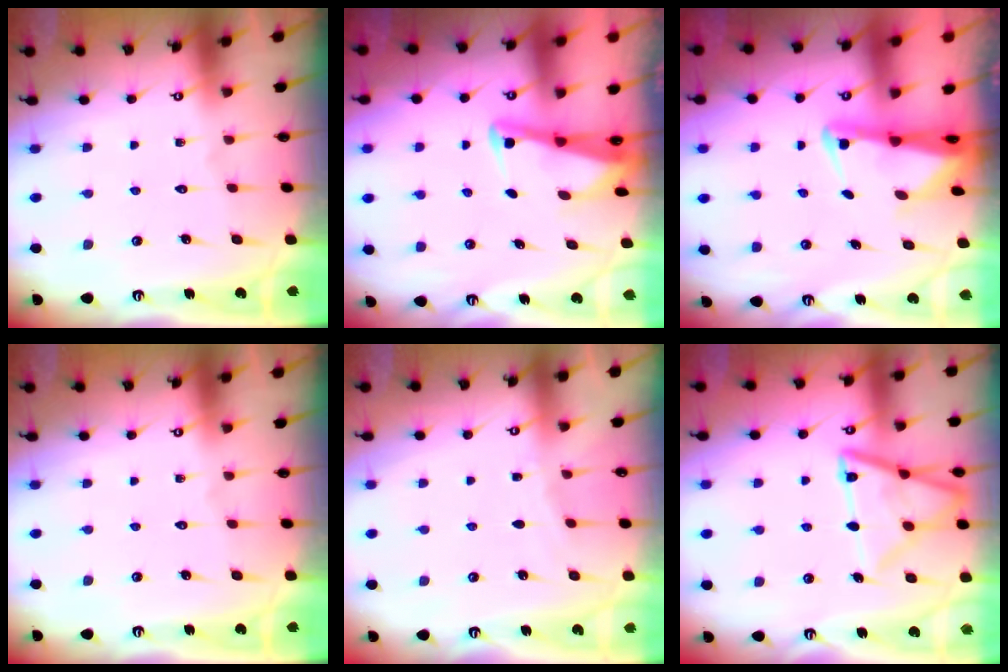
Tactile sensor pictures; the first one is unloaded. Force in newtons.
{"total": 2.5, "press": 2.5, "slide": 0.2}
{"total": 3.2, "press": 3.2, "slide": 0.6}
{"total": 0.0}
{"total": 1.8, "press": 1.8, "slide": 0.3}
{"total": 15.1, "press": 15.0, "slide": 1.6}